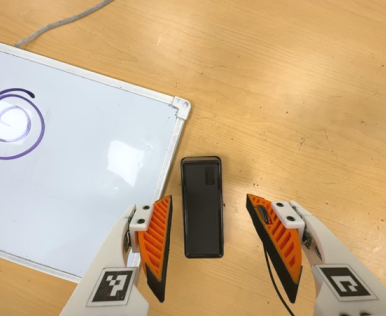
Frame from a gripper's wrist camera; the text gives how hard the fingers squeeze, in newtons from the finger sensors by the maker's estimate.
{"total": 0.0}